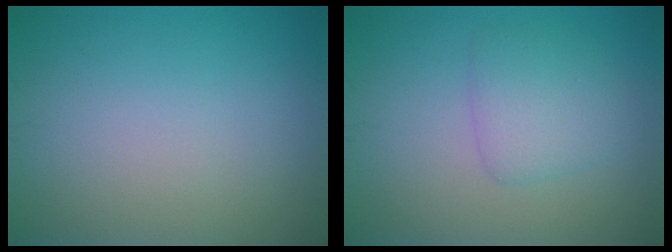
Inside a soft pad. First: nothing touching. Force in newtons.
{"total": 2.7, "press": 2.7, "slide": 0.1}